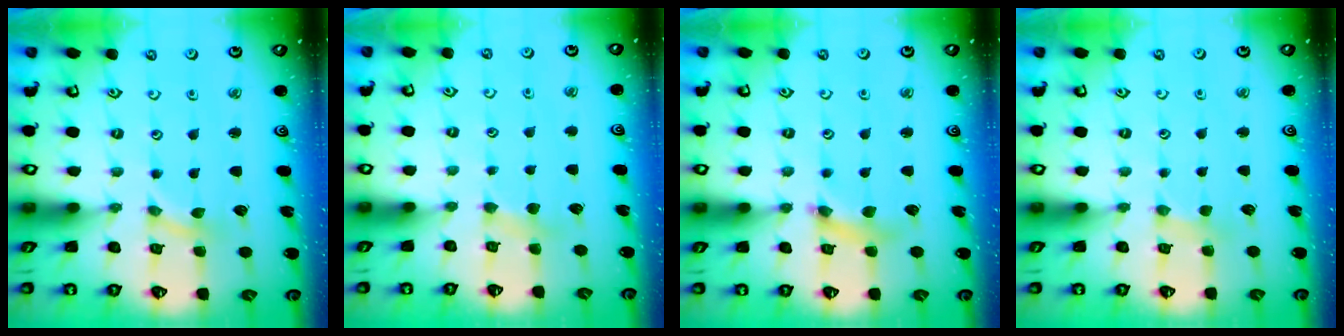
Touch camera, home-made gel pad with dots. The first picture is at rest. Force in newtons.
{"total": 3.5, "press": 3.5, "slide": 0.5}
{"total": 5.3, "press": 5.3, "slide": 0.6}
{"total": 1.9, "press": 1.9, "slide": 0.3}